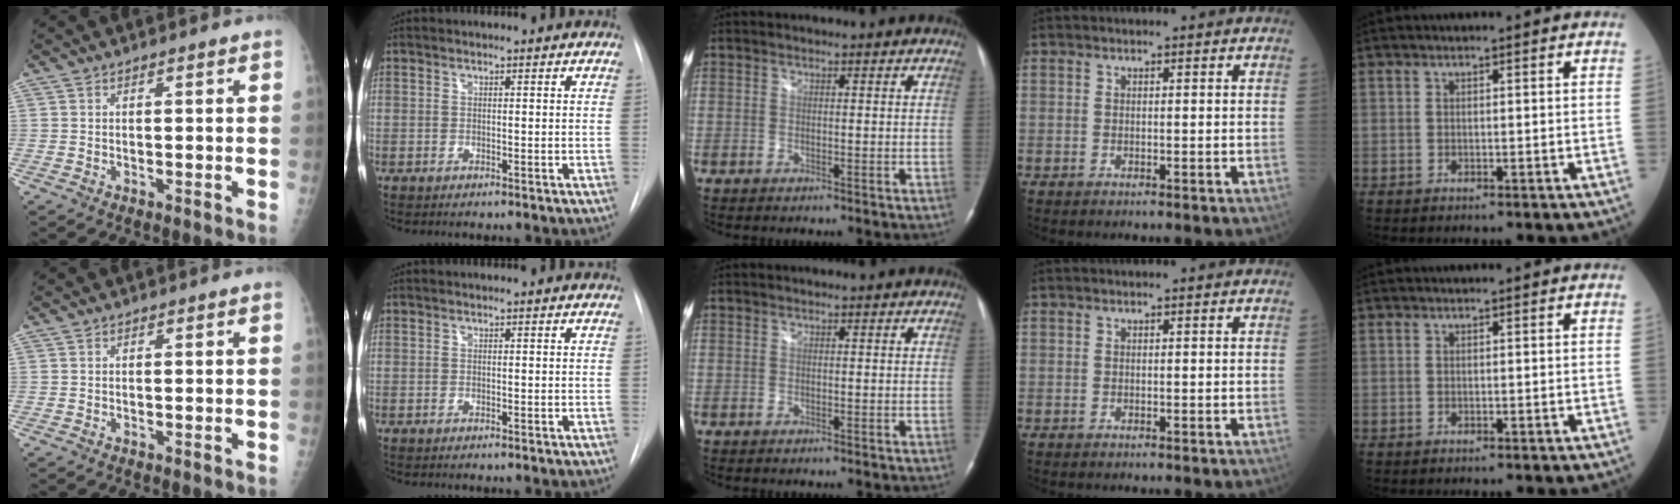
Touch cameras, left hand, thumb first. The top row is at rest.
{}